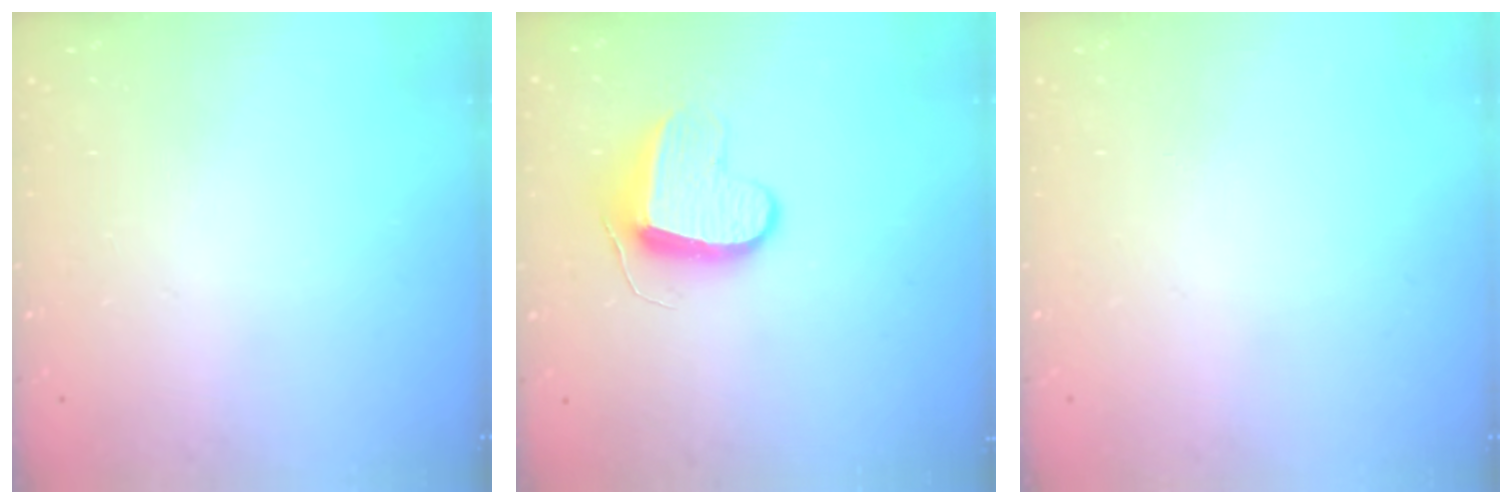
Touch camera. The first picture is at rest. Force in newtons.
{"total": 9.0, "press": 9.0, "slide": 0.1}
{"total": 0.0}